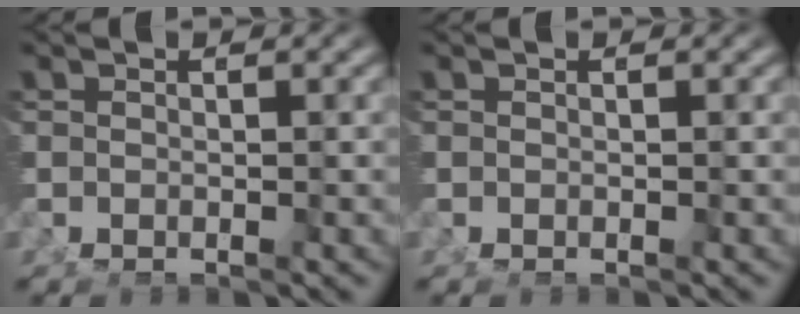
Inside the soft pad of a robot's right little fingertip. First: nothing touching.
{"total": 0.0}